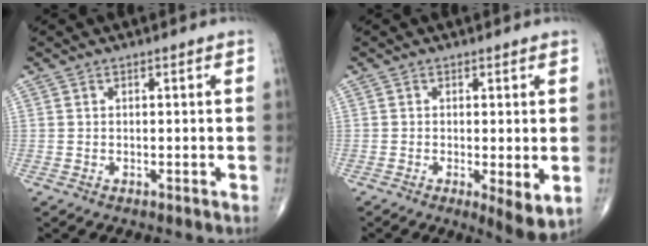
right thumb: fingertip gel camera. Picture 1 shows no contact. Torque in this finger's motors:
{"motor_torque": [-0.73, 0.36, 0.00, -0.13, 0.00]}